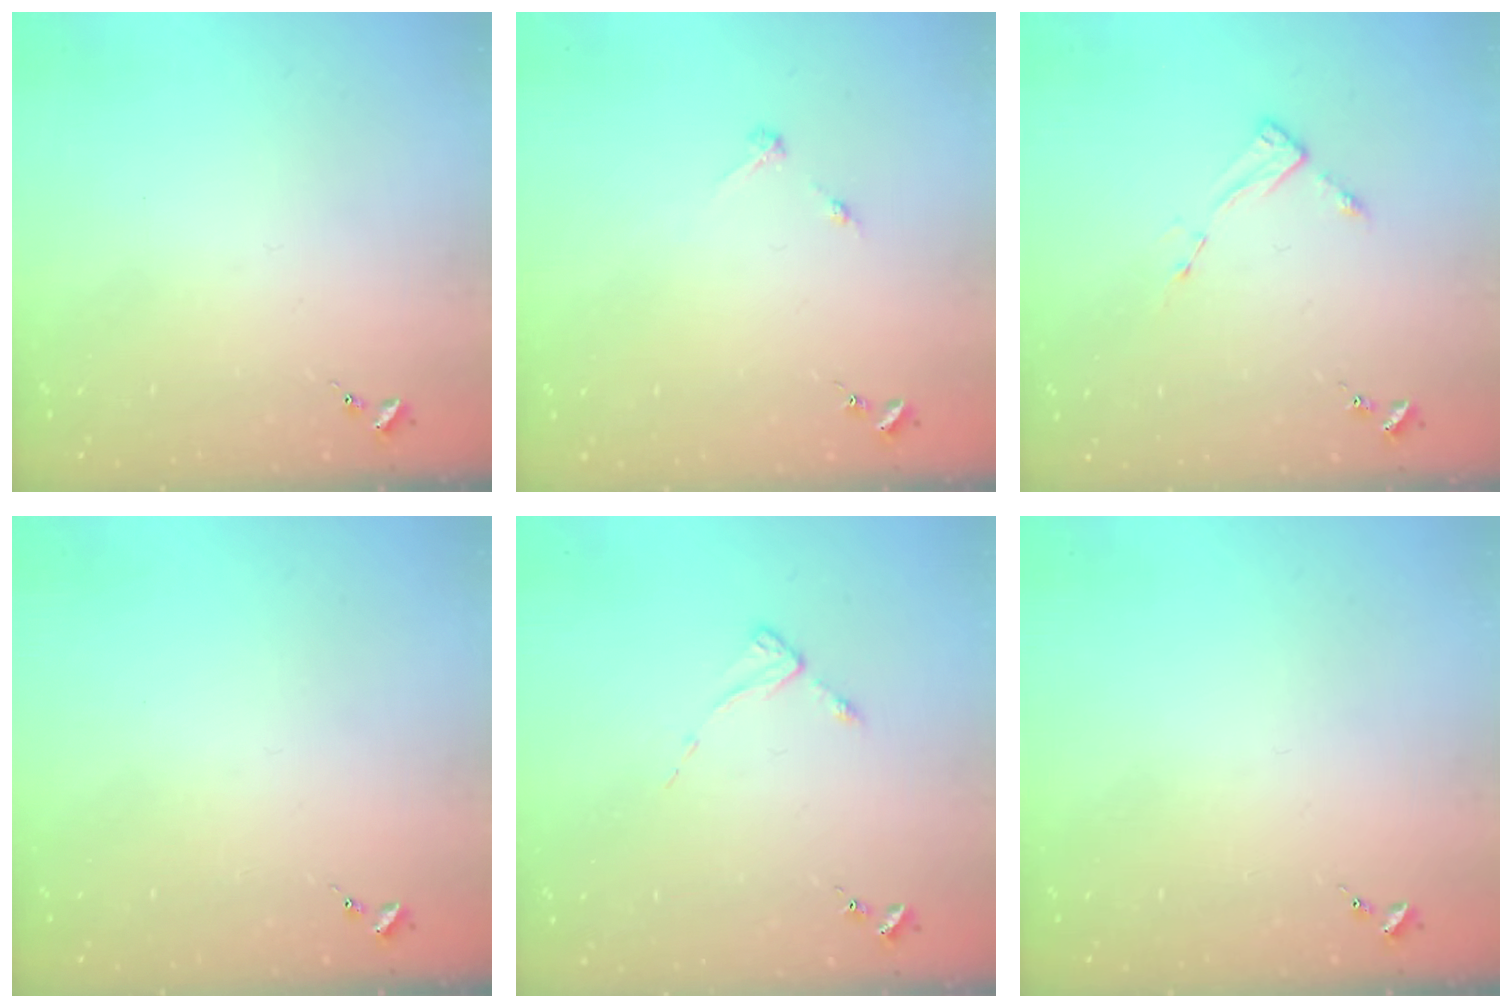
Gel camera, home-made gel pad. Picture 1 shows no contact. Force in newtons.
{"total": 2.7, "press": 2.7, "slide": 0.3}
{"total": 3.0, "press": 3.0, "slide": 0.5}
{"total": 0.0}
{"total": 2.6, "press": 2.6, "slide": 0.3}
{"total": 0.0}